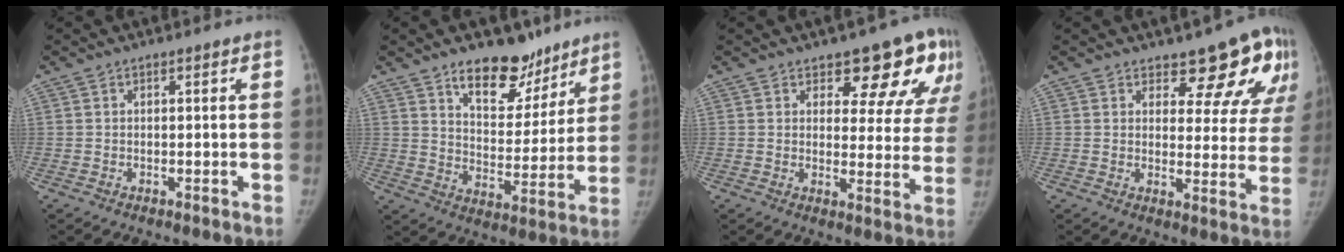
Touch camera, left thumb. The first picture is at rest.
{"total": 13.7, "force": [9.9, 7.1, 6.3], "torque": [-0.046, -0.068, 0.162]}
{"total": 12.7, "force": [8.6, 6.1, 7.1], "torque": [-0.026, -0.047, 0.093]}
{"total": 11.7, "force": [8.3, 5.4, 6.2], "torque": [-0.022, -0.053, 0.088]}